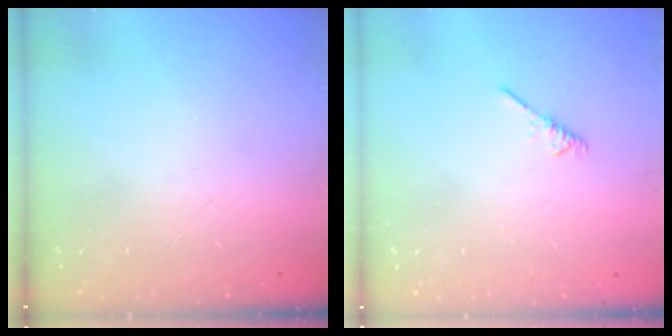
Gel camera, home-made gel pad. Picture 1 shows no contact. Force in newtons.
{"total": 1.9, "press": 1.8, "slide": 0.5}